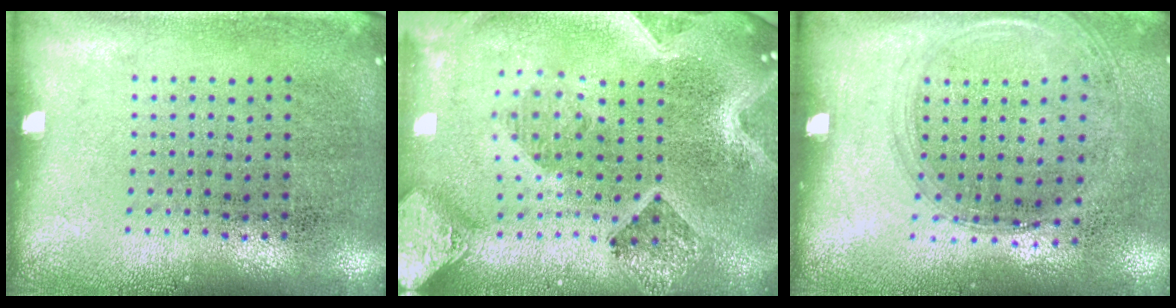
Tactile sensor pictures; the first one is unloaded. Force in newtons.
{"total": 4.3, "press": 3.3, "slide": 2.7}
{"total": 1.4, "press": 1.2, "slide": 0.6}